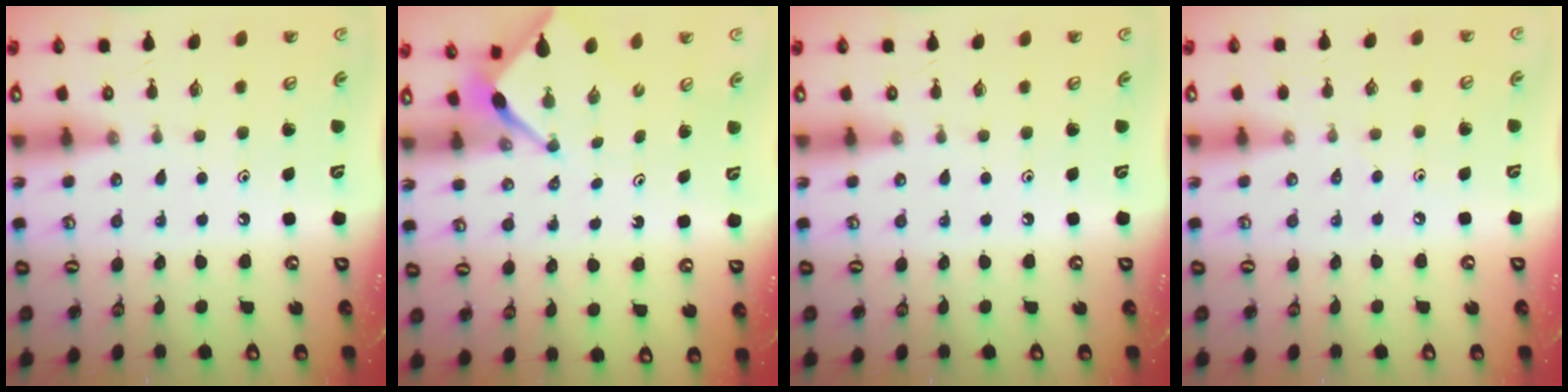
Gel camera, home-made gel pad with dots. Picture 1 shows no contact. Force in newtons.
{"total": 2.4, "press": 2.4, "slide": 0.3}
{"total": 0.0}
{"total": 2.5, "press": 2.5, "slide": 0.5}